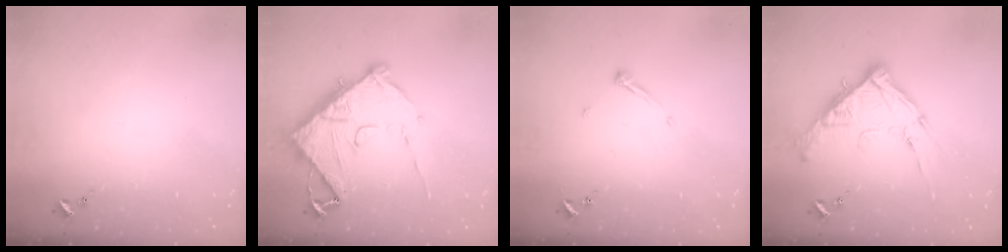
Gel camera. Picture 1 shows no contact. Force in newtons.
{"total": 12.0, "press": 11.9, "slide": 1.1}
{"total": 5.3, "press": 5.3, "slide": 0.4}
{"total": 15.5, "press": 15.4, "slide": 1.5}